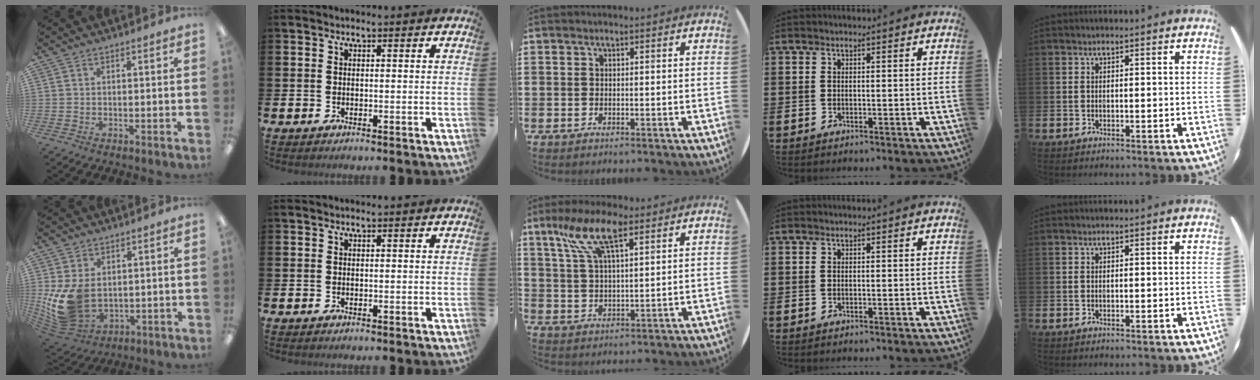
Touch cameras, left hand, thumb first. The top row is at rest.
{"thumb": {"total": 13.3, "force": [0.3, 9.6, 9.2], "torque": [-0.207, -0.006, 0.013]}, "middle": {"total": 8.9, "force": [5.6, 2.8, 6.3], "torque": [-0.141, 0.001, 0.099]}}